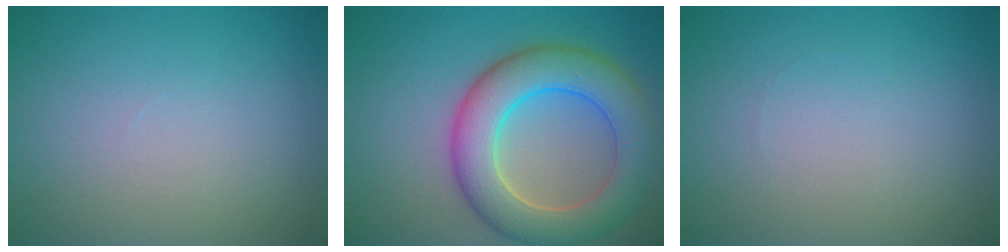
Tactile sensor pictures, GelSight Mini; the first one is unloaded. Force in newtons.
{"total": 8.4, "press": 8.4, "slide": 0.6}
{"total": 0.0}